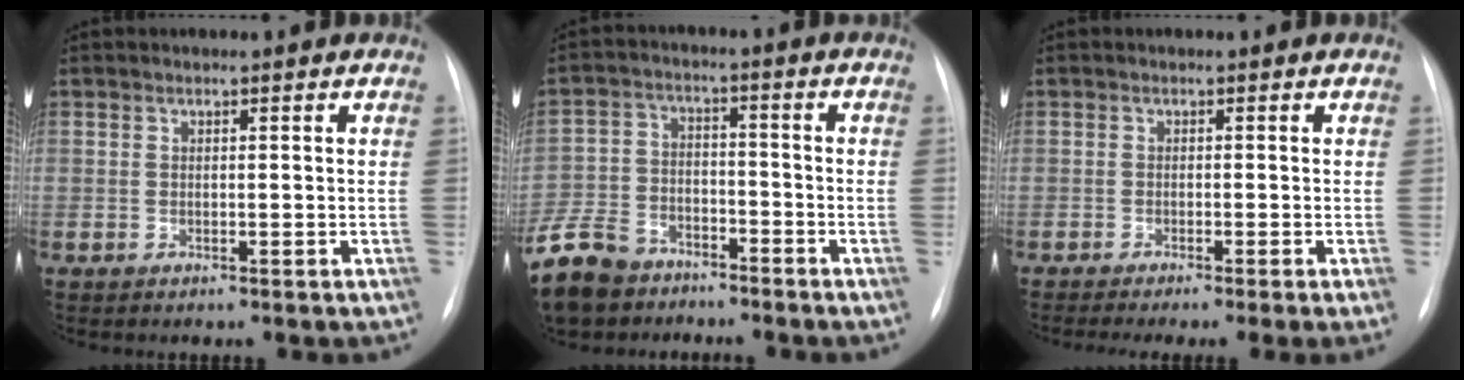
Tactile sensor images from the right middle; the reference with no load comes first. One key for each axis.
{"total": 13.7, "fx": -10.3, "fy": 7.6, "fz": 4.9, "tx": -0.133, "ty": -0.003, "tz": -0.185}
{"total": 6.4, "fx": -4.8, "fy": -0.8, "fz": 4.1, "tx": -0.046, "ty": -0.019, "tz": -0.074}